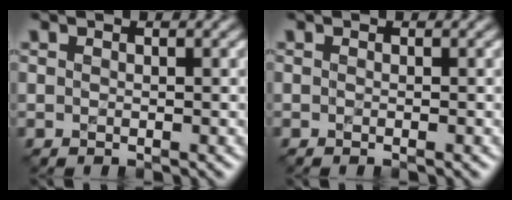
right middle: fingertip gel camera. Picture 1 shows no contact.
{"total": 0.0}